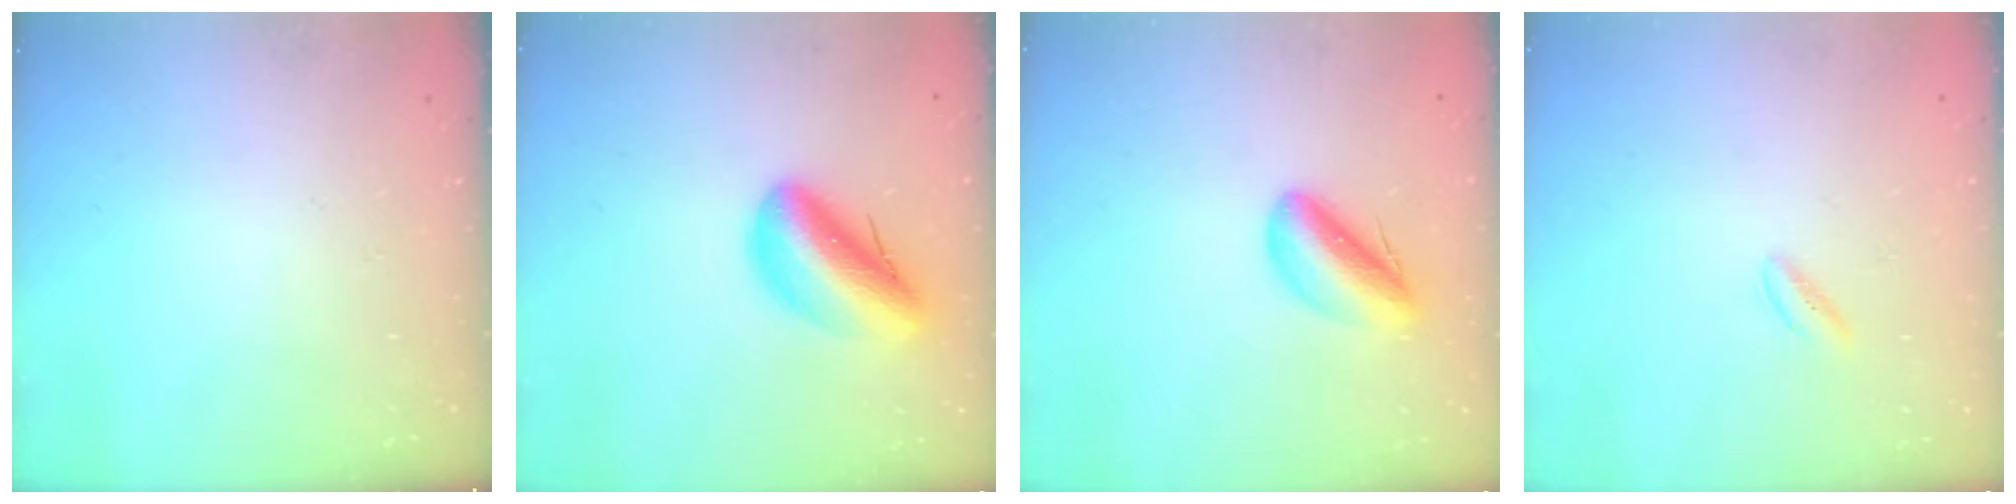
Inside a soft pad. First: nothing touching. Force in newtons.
{"total": 13.6, "press": 13.0, "slide": 4.1}
{"total": 8.6, "press": 8.3, "slide": 2.5}
{"total": 0.8, "press": 0.5, "slide": 0.6}